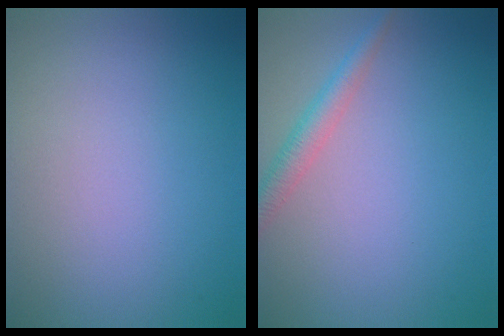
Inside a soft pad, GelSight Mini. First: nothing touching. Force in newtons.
{"total": 2.1, "press": 2.1, "slide": 0.0}